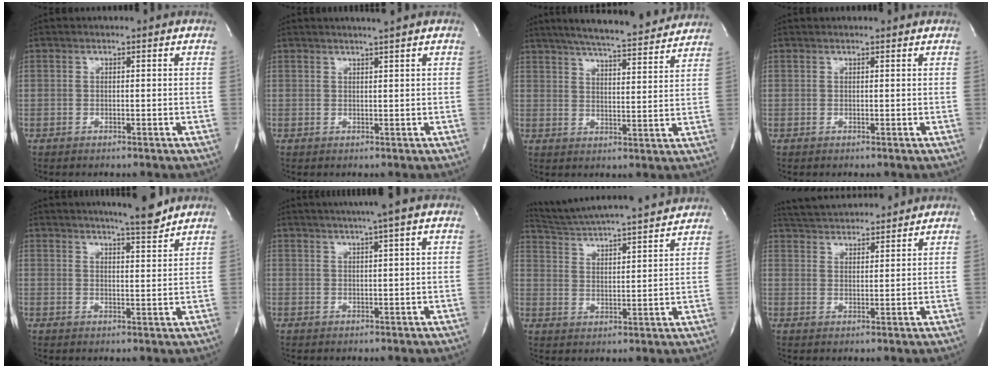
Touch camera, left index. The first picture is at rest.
{"total": 2.4, "force": [2.0, -0.7, 1.2], "torque": [-0.016, -0.003, 0.031]}
{"total": 18.9, "force": [16.9, 1.8, 8.1], "torque": [-0.133, 0.006, 0.228]}
{"total": 2.3, "force": [2.2, 0.0, 0.7], "torque": [-0.012, 0.015, 0.025]}
{"total": 7.4, "force": [6.5, 0.0, 3.6], "torque": [-0.061, -0.008, 0.089]}
{"total": 6.3, "force": [4.4, -1.1, 4.4], "torque": [-0.070, 0.015, 0.061]}
{"total": 17.4, "force": [16.3, 0.3, 6.1], "torque": [-0.113, 0.004, 0.241]}
{"total": 9.7, "force": [9.3, 0.8, 2.5], "torque": [-0.055, 0.023, 0.149]}